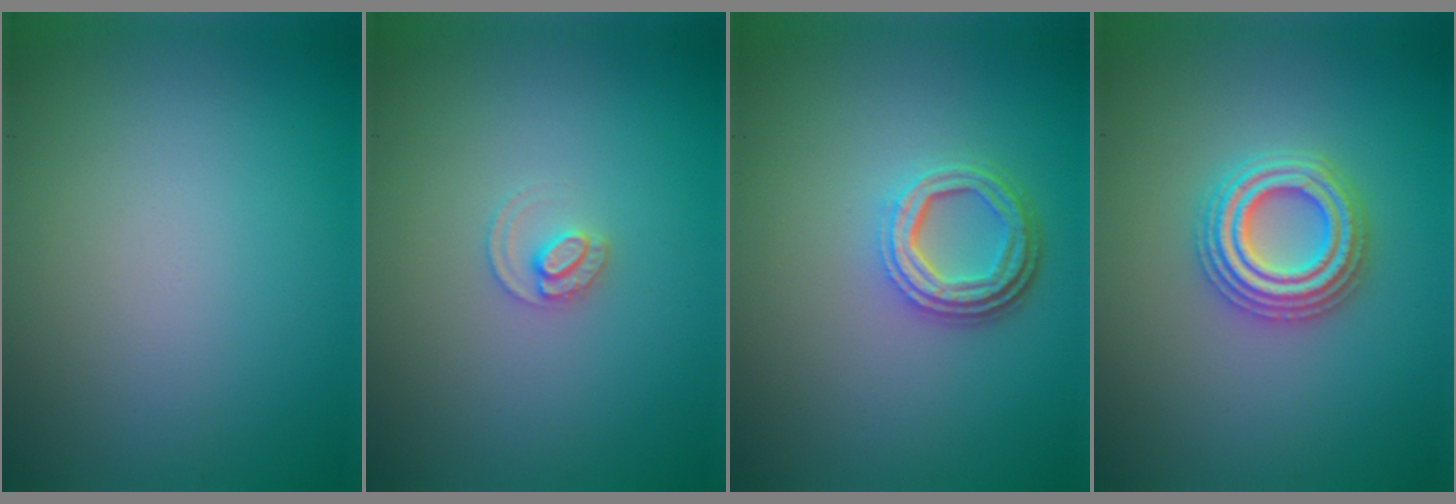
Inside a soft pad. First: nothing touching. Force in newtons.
{"total": 1.5, "press": 1.5, "slide": 0.2}
{"total": 4.2, "press": 3.2, "slide": 2.7}
{"total": 4.4, "press": 4.4, "slide": 0.7}